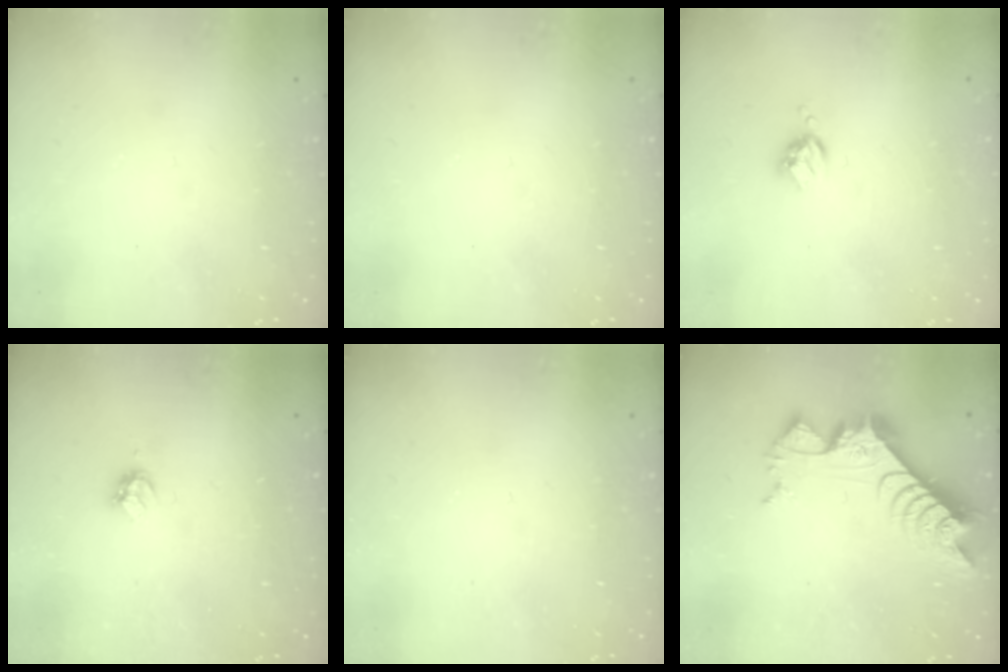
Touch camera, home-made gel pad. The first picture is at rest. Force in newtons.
{"total": 0.0}
{"total": 3.5, "press": 3.5, "slide": 0.4}
{"total": 3.6, "press": 3.6, "slide": 0.7}
{"total": 0.0}
{"total": 10.6, "press": 10.6, "slide": 0.9}